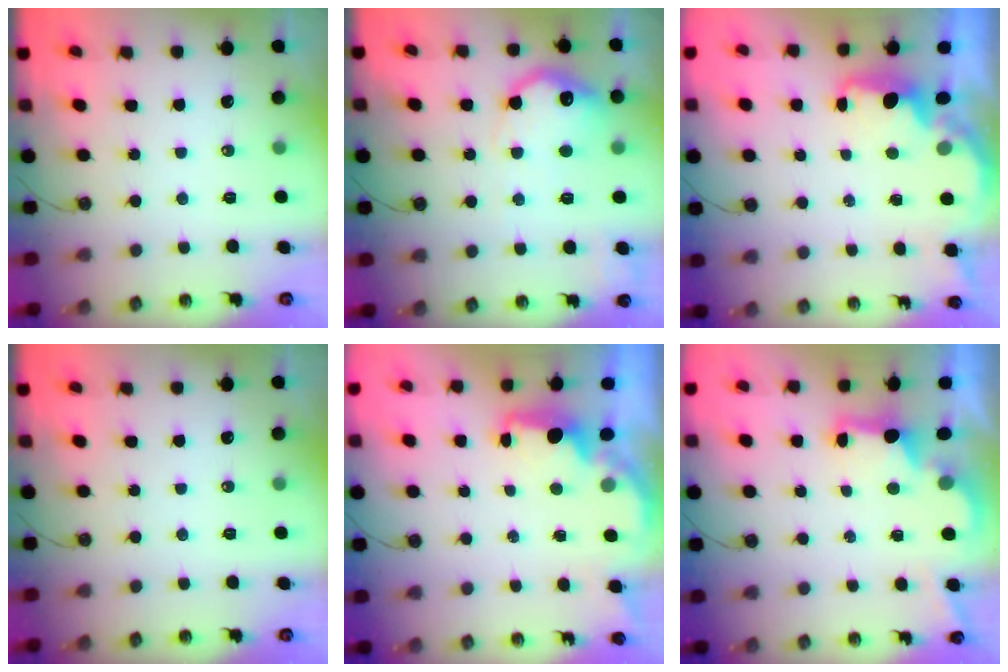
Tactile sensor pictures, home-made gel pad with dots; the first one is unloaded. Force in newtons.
{"total": 16.4, "press": 16.4, "slide": 1.1}
{"total": 2.2, "press": 2.0, "slide": 0.8}
{"total": 0.0}
{"total": 2.7, "press": 2.6, "slide": 0.9}
{"total": 2.5, "press": 2.4, "slide": 0.7}